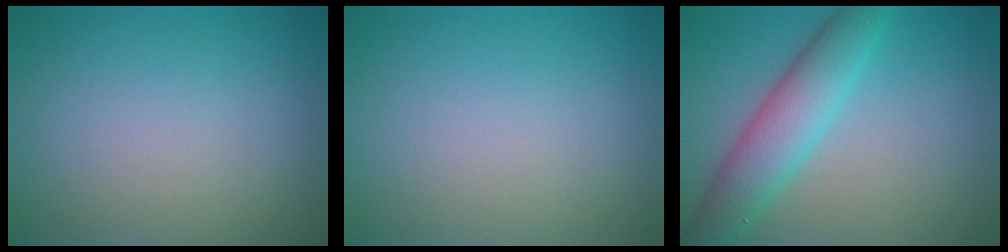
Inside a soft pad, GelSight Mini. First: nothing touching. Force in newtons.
{"total": 0.0}
{"total": 5.4, "press": 5.3, "slide": 0.1}